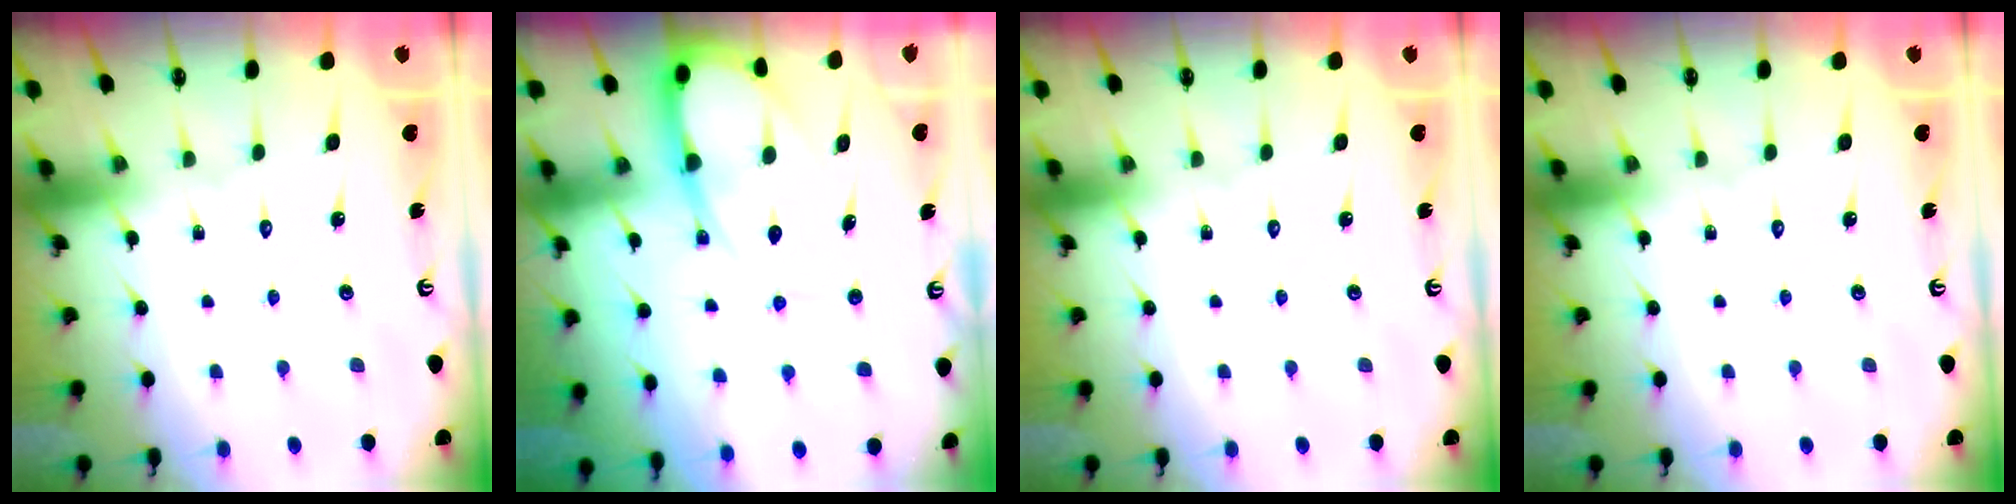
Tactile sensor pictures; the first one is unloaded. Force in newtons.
{"total": 7.7, "press": 7.6, "slide": 1.1}
{"total": 0.0}
{"total": 0.0}